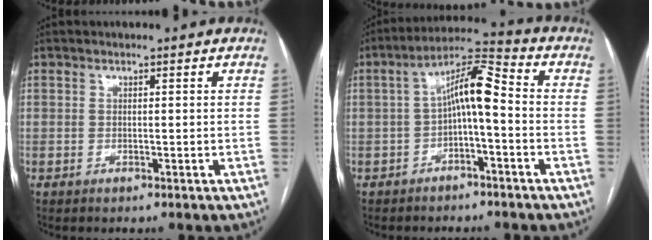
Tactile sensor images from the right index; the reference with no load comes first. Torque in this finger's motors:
{"motor_torque": [0.66, -0.09, 0.36, 0.12]}